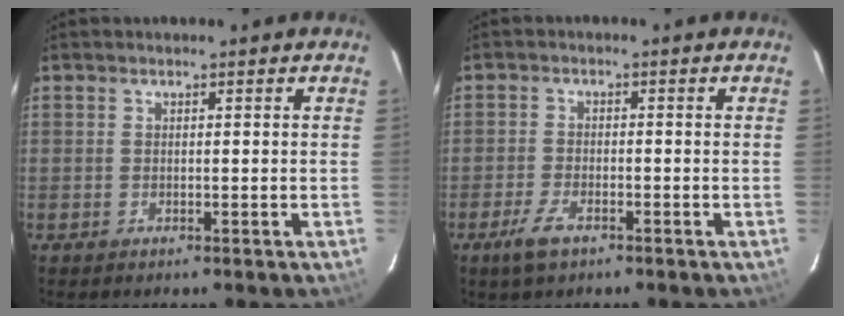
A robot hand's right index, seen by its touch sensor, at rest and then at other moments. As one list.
[{"total": 4.1, "force": [-2.5, 1.6, 2.7], "torque": [-0.070, -0.006, -0.047]}]